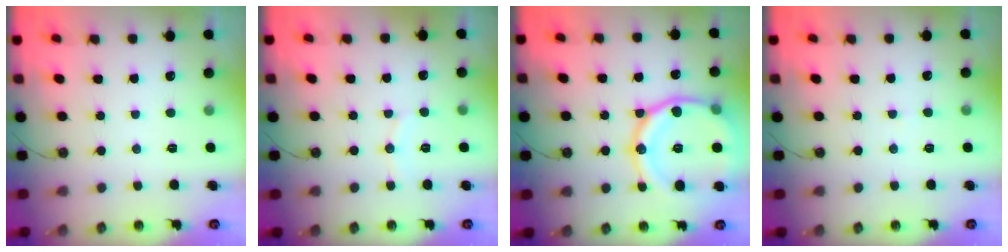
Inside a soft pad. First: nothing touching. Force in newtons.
{"total": 5.7, "press": 5.7, "slide": 0.7}
{"total": 20.3, "press": 20.2, "slide": 1.8}
{"total": 5.5, "press": 5.5, "slide": 0.6}